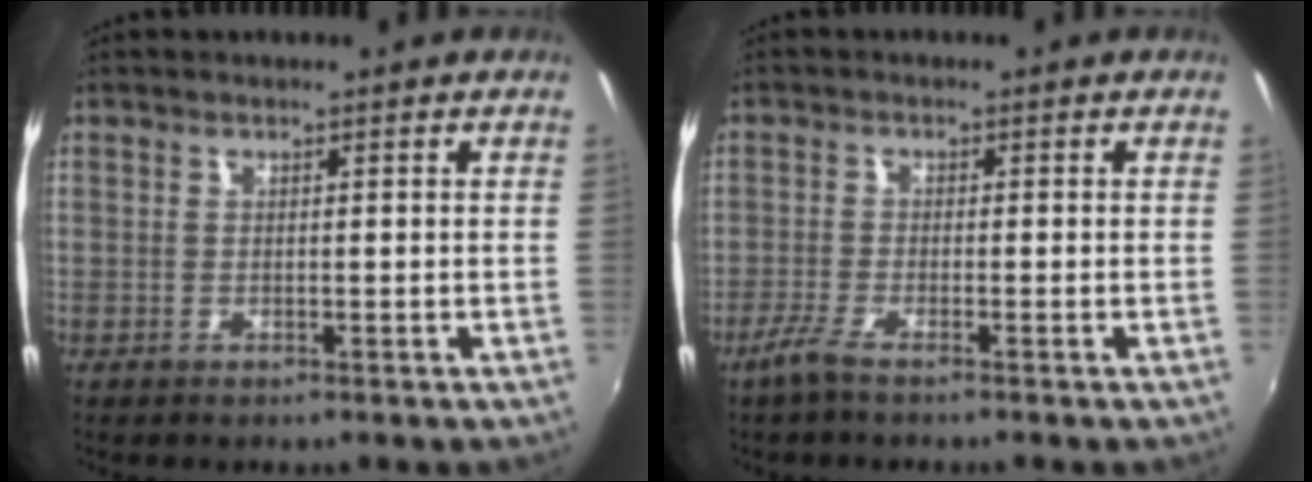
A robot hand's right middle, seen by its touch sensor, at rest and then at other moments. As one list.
[{"total": 3.0, "force": [-2.3, 0.1, 1.9], "torque": [-0.055, -0.007, -0.049]}]